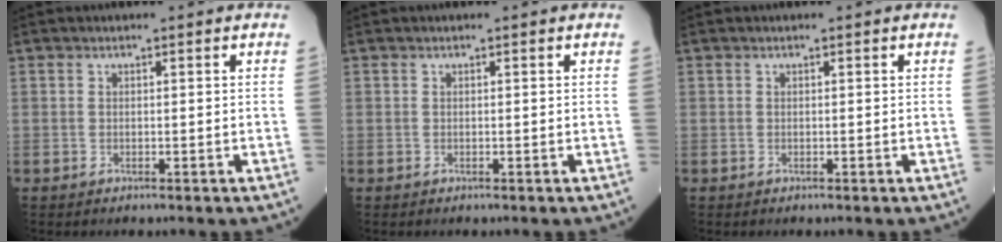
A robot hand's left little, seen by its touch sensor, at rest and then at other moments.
{"total": 0.0}
{"total": 0.0}